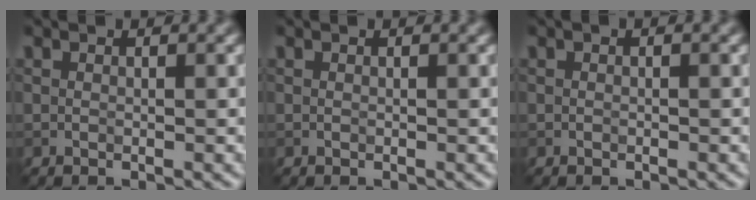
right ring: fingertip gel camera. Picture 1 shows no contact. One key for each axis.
{"total": 0.0}
{"total": 0.0}